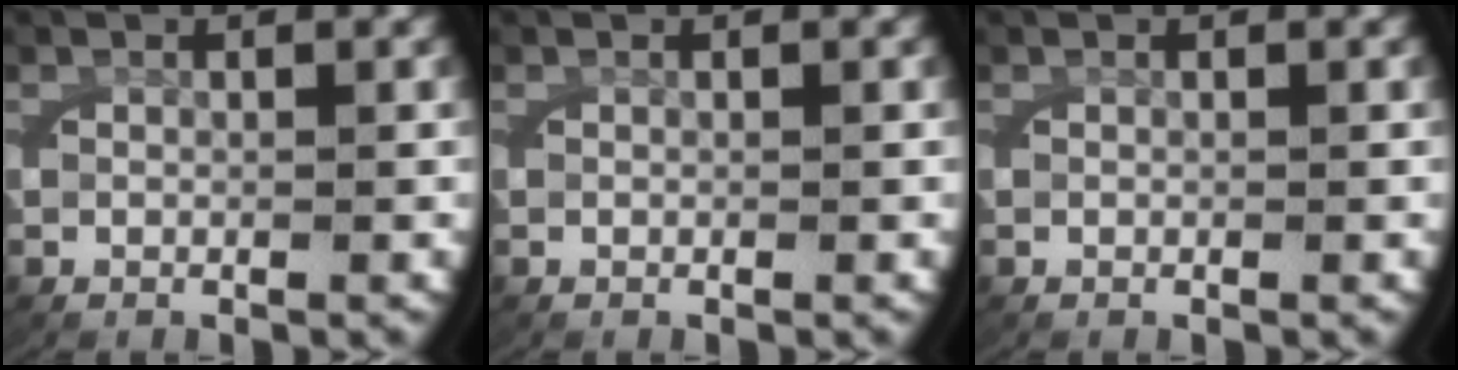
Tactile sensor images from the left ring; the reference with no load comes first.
{"total": 0.0}
{"total": 0.0}